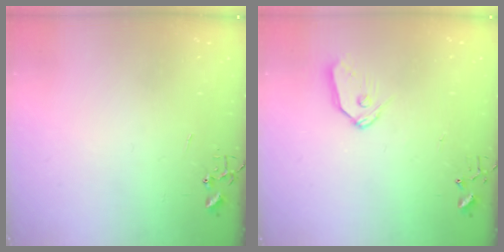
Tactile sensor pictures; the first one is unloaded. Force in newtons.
{"total": 8.4, "press": 8.4, "slide": 0.5}